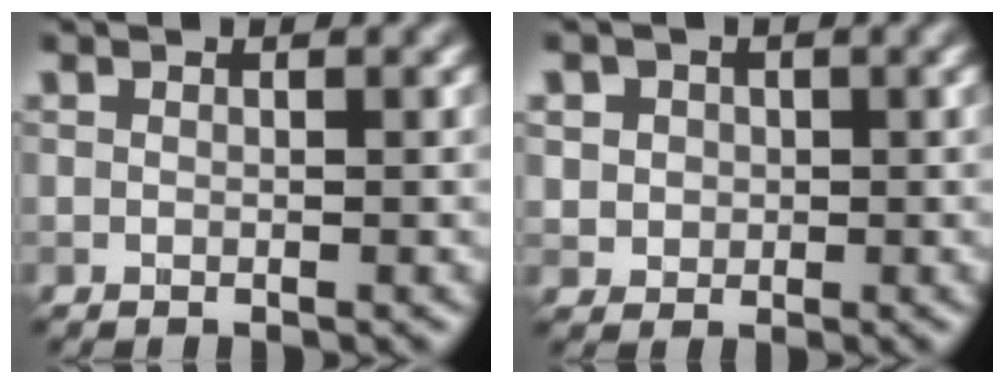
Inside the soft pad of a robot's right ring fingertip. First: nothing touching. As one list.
[{"total": 2.9, "force": [0.9, 2.5, 1.1], "torque": [-0.017, 0.009, 0.016]}]